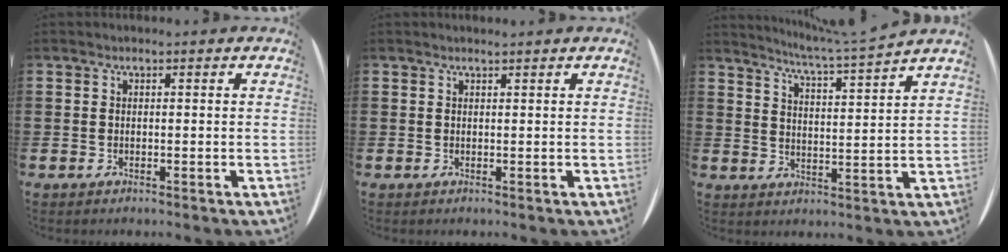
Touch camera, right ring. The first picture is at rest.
{"total": 0.6, "force": [0.6, -0.1, 0.0], "torque": [0.001, 0.000, 0.011]}
{"total": 4.6, "force": [4.3, -1.2, 1.0], "torque": [-0.036, -0.034, 0.071]}